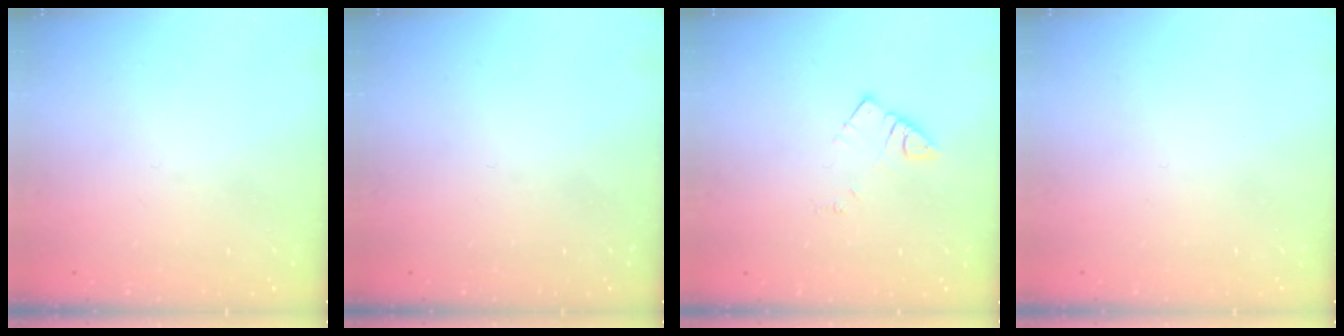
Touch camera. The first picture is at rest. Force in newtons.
{"total": 0.0}
{"total": 2.8, "press": 2.7, "slide": 0.3}
{"total": 1.6, "press": 1.6, "slide": 0.1}